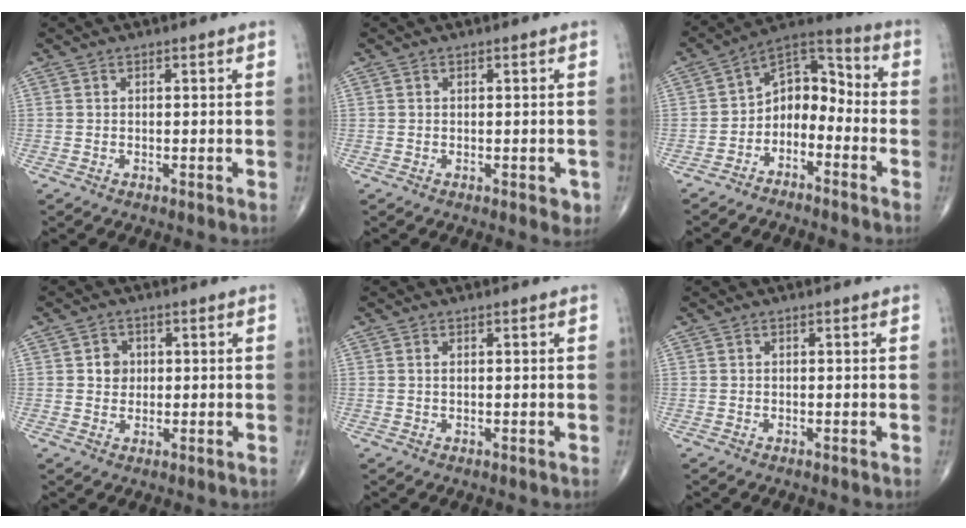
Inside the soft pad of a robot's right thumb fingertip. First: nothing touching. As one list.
[{"total": 1.7, "force": [-0.5, 0.9, 1.3], "torque": [-0.003, 0.001, -0.006]}, {"total": 10.0, "force": [-4.0, 6.7, 6.2], "torque": [-0.069, 0.076, -0.086]}, {"total": 3.1, "force": [0.5, 2.8, 1.3], "torque": [0.000, 0.002, 0.007]}, {"total": 0.7, "force": [0.2, 0.3, 0.7], "torque": [-0.017, 0.003, 0.005]}, {"total": 0.0}]